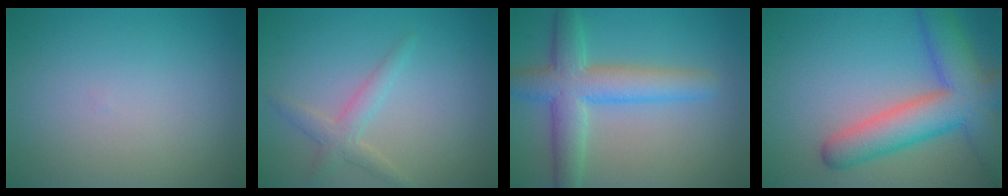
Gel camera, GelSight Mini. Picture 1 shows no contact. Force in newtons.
{"total": 2.2, "press": 2.2, "slide": 0.1}
{"total": 6.1, "press": 6.0, "slide": 0.3}
{"total": 8.3, "press": 8.3, "slide": 0.5}